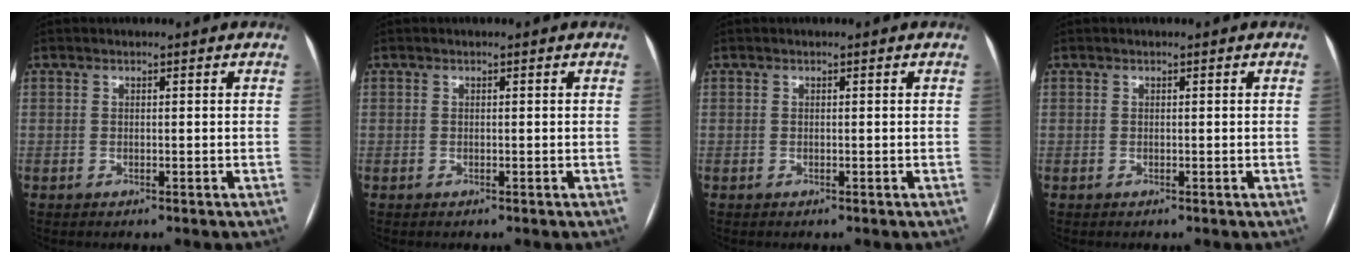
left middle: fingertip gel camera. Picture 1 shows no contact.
{"total": 0.0}
{"total": 0.0}
{"total": 0.0}